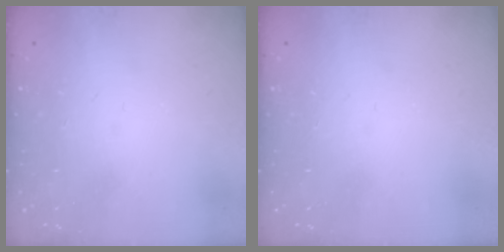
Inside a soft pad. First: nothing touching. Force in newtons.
{"total": 0.0}